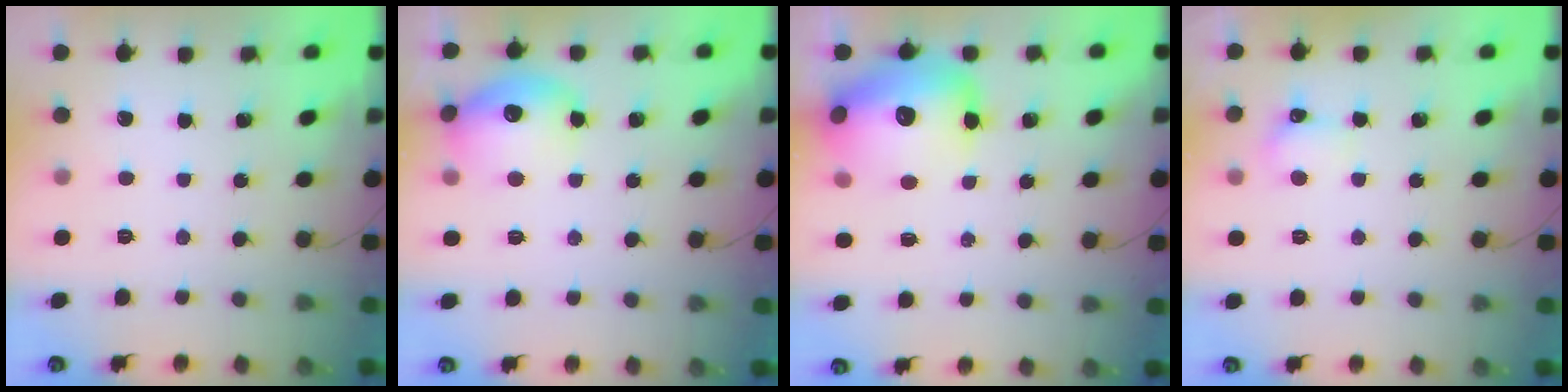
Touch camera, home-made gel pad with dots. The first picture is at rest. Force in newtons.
{"total": 15.8, "press": 15.8, "slide": 1.5}
{"total": 22.0, "press": 21.8, "slide": 3.3}
{"total": 4.2, "press": 4.0, "slide": 1.1}